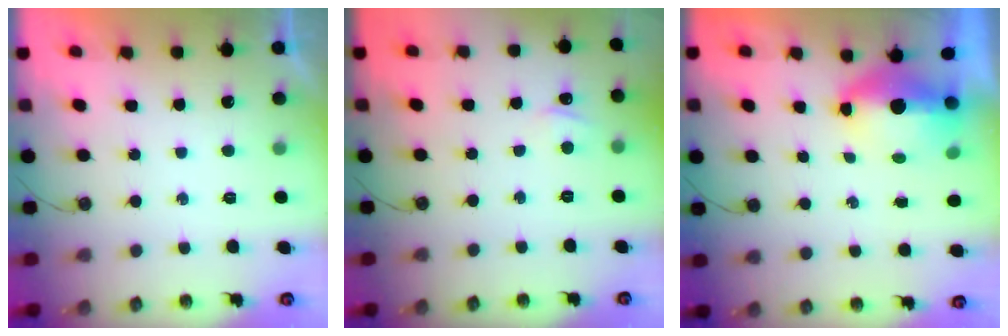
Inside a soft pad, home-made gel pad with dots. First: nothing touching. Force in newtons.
{"total": 2.4, "press": 2.4, "slide": 0.4}
{"total": 6.6, "press": 6.5, "slide": 1.1}